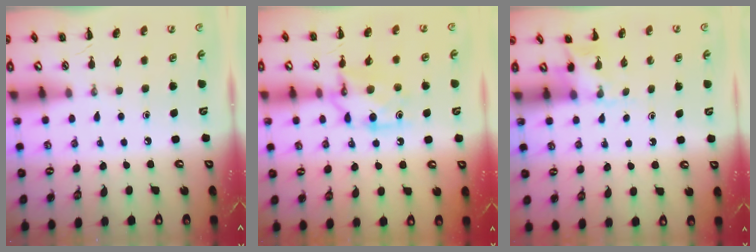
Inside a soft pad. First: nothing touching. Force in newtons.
{"total": 8.6, "press": 8.6, "slide": 0.9}
{"total": 3.8, "press": 3.6, "slide": 1.1}